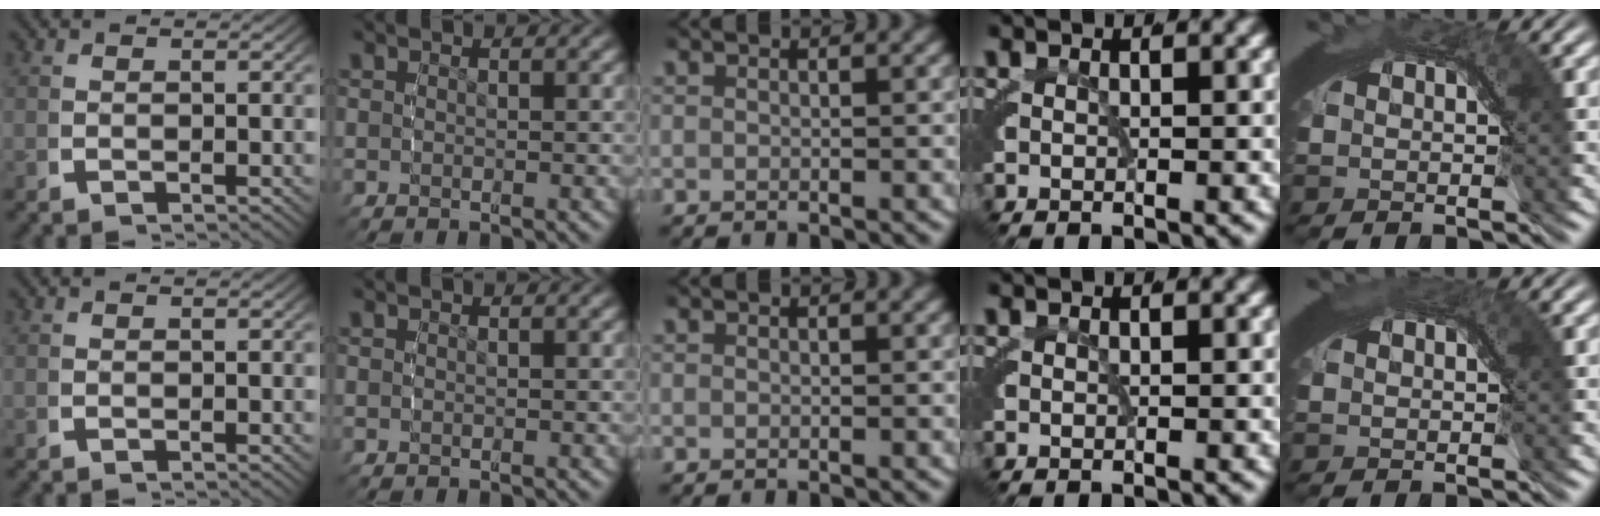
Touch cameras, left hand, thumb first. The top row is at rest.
{"little": {"total": 0.7, "force": [0.4, 0.2, 0.6], "torque": [-0.004, 0.000, 0.005]}}